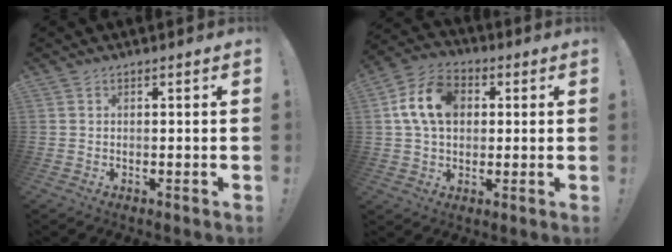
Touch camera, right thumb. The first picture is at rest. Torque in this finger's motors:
{"motor_torque": [0.81, 0.82, 0.28, -0.08, 0.38]}